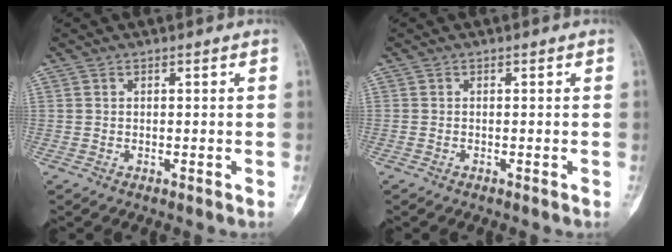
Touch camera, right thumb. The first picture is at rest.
{"total": 0.0}